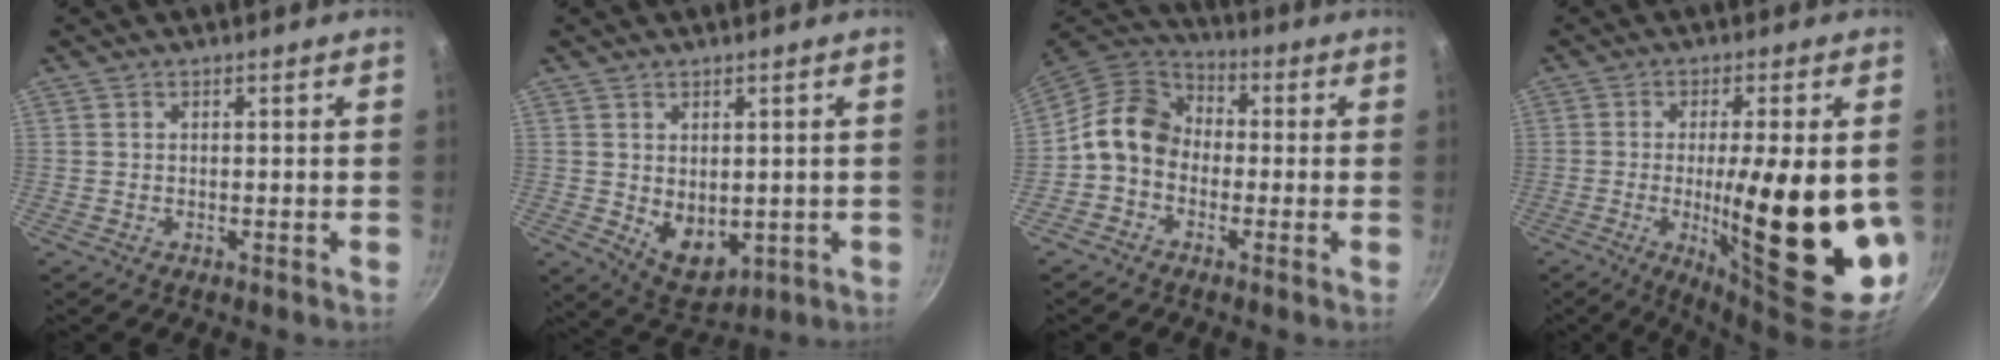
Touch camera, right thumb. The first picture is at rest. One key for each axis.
{"total": 7.6, "fx": 0.0, "fy": 5.3, "fz": 5.5, "tx": -0.062, "ty": -0.018, "tz": 0.022}
{"total": 10.4, "fx": -1.1, "fy": 8.5, "fz": 5.9, "tx": -0.077, "ty": 0.038, "tz": -0.045}
{"total": 21.5, "fx": -2.2, "fy": 5.6, "fz": 20.7, "tx": -0.291, "ty": -0.015, "tz": -0.023}